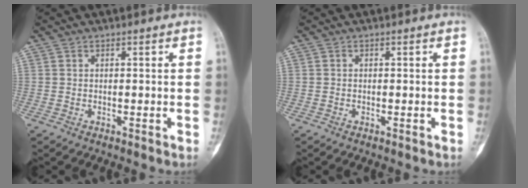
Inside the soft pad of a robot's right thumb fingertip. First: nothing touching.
{"total": 0.0}